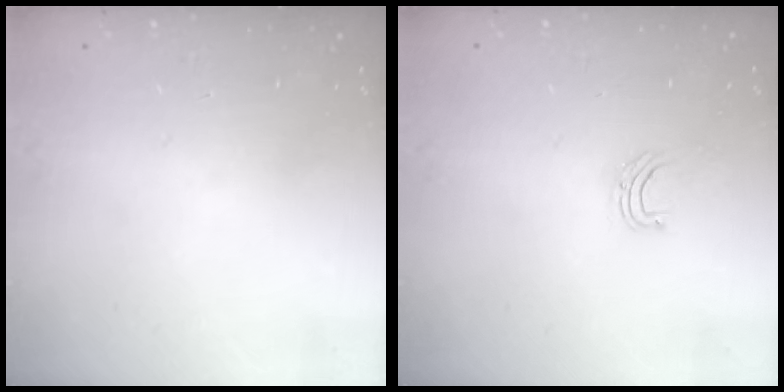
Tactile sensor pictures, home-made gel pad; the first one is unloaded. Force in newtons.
{"total": 4.1, "press": 4.1, "slide": 0.3}